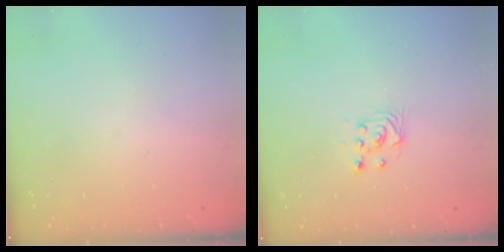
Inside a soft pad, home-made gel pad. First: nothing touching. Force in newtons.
{"total": 3.2, "press": 2.9, "slide": 1.4}